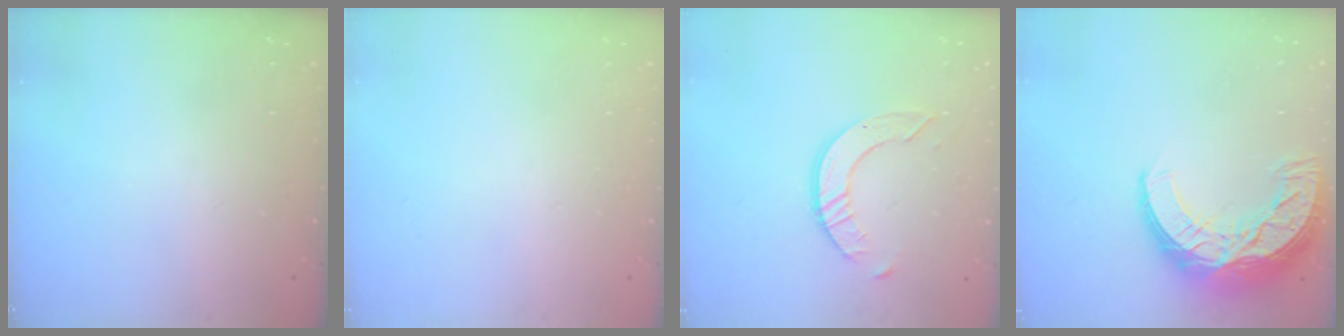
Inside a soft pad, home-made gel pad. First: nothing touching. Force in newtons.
{"total": 0.0}
{"total": 6.5, "press": 6.5, "slide": 0.6}
{"total": 16.4, "press": 16.4, "slide": 0.9}